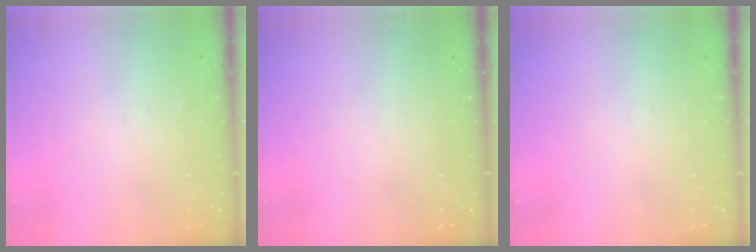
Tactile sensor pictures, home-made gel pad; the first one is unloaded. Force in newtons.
{"total": 0.0}
{"total": 0.0}